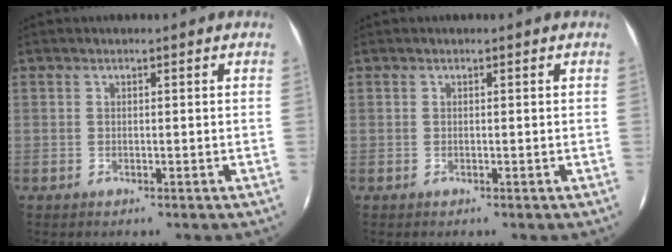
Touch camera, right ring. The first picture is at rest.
{"total": 0.0}